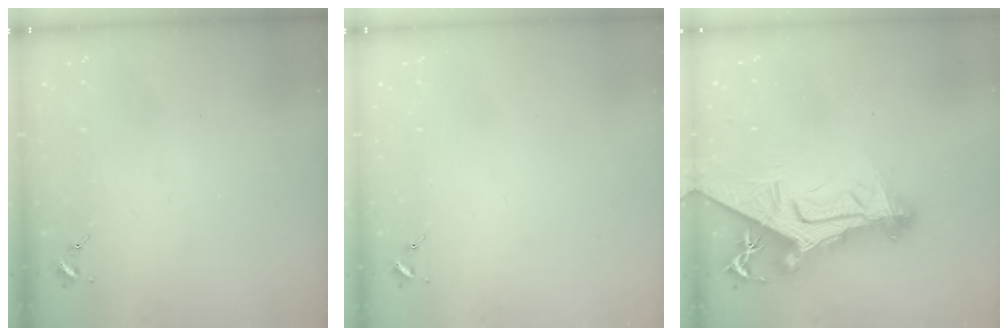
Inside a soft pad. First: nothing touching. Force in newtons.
{"total": 0.0}
{"total": 17.4, "press": 17.3, "slide": 1.8}